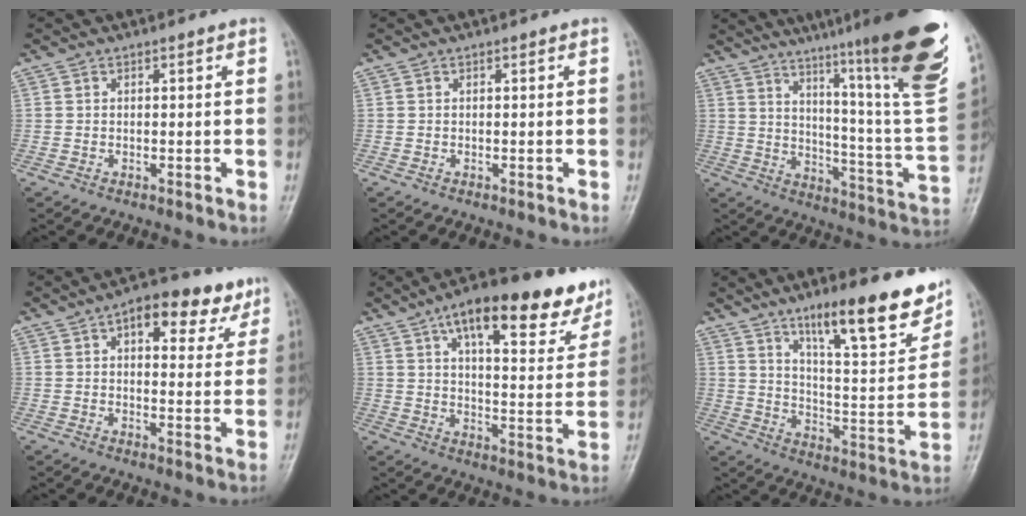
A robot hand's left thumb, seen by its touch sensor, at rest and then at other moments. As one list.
[{"total": 0.0}, {"total": 28.7, "force": [19.2, 2.0, 21.2], "torque": [-0.275, -0.110, 0.271]}, {"total": 11.9, "force": [6.3, 5.9, 8.1], "torque": [-0.068, -0.011, 0.081]}, {"total": 21.2, "force": [13.3, 7.2, 14.9], "torque": [-0.176, -0.035, 0.189]}, {"total": 19.5, "force": [12.9, 4.4, 14.0], "torque": [-0.169, -0.070, 0.204]}]